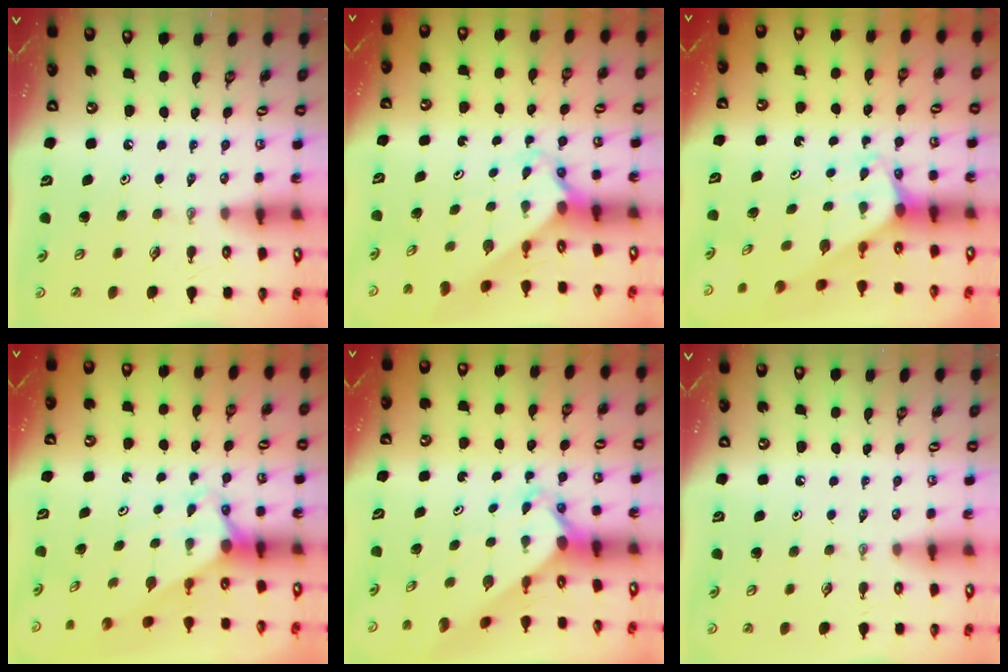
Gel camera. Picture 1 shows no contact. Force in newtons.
{"total": 2.3, "press": 2.3, "slide": 0.2}
{"total": 2.0, "press": 2.0, "slide": 0.1}
{"total": 2.8, "press": 2.8, "slide": 0.0}
{"total": 2.2, "press": 2.2, "slide": 0.1}
{"total": 0.0}